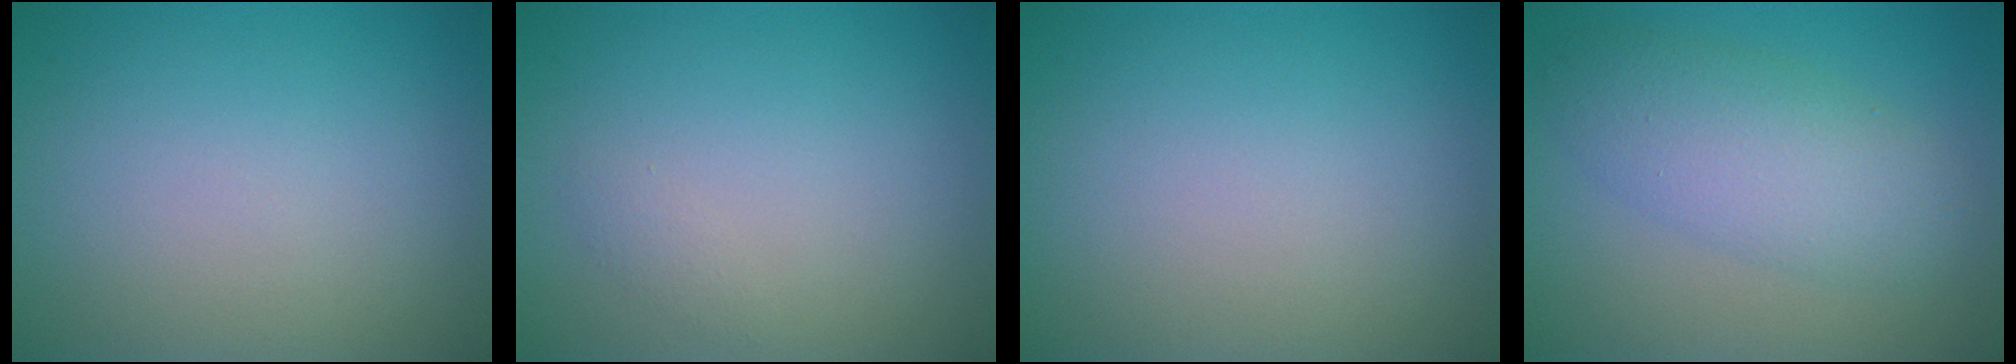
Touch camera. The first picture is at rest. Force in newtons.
{"total": 0.6, "press": 0.6, "slide": 0.1}
{"total": 0.0}
{"total": 5.3, "press": 5.3, "slide": 0.0}